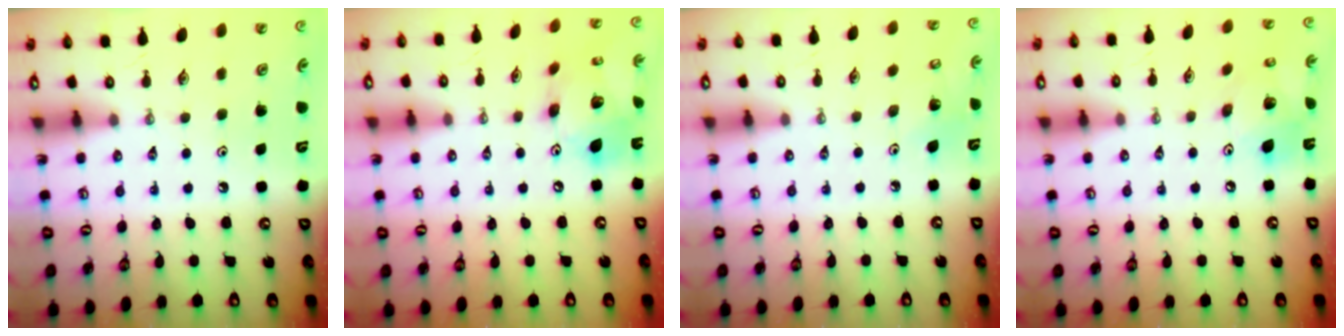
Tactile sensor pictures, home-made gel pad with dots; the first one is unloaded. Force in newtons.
{"total": 15.6, "press": 15.6, "slide": 1.5}
{"total": 4.9, "press": 4.5, "slide": 2.0}
{"total": 15.6, "press": 15.3, "slide": 2.8}